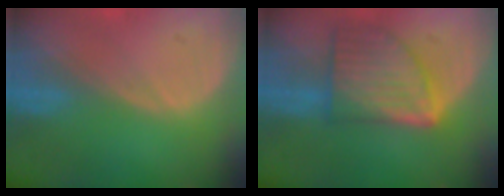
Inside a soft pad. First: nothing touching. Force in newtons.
{"total": 9.3, "press": 9.3, "slide": 0.4}